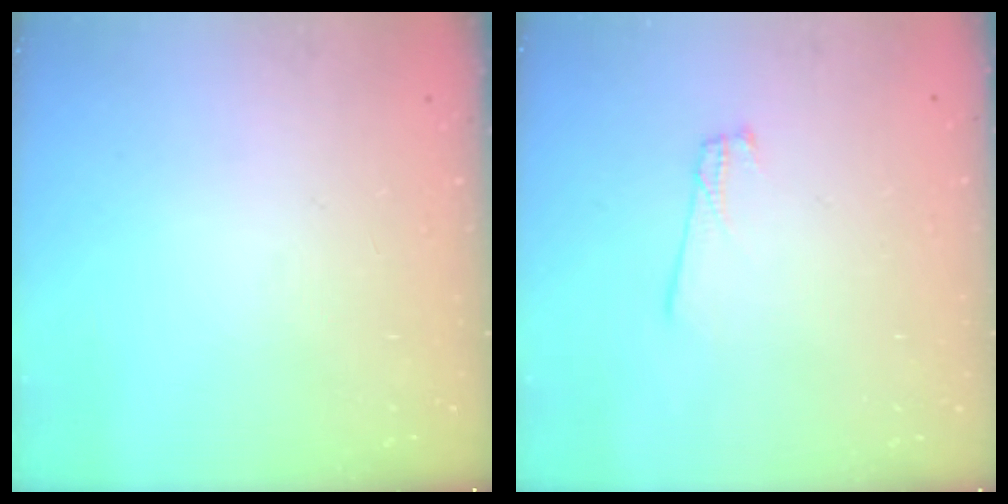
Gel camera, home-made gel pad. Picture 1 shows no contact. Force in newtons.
{"total": 1.3, "press": 1.3, "slide": 0.1}